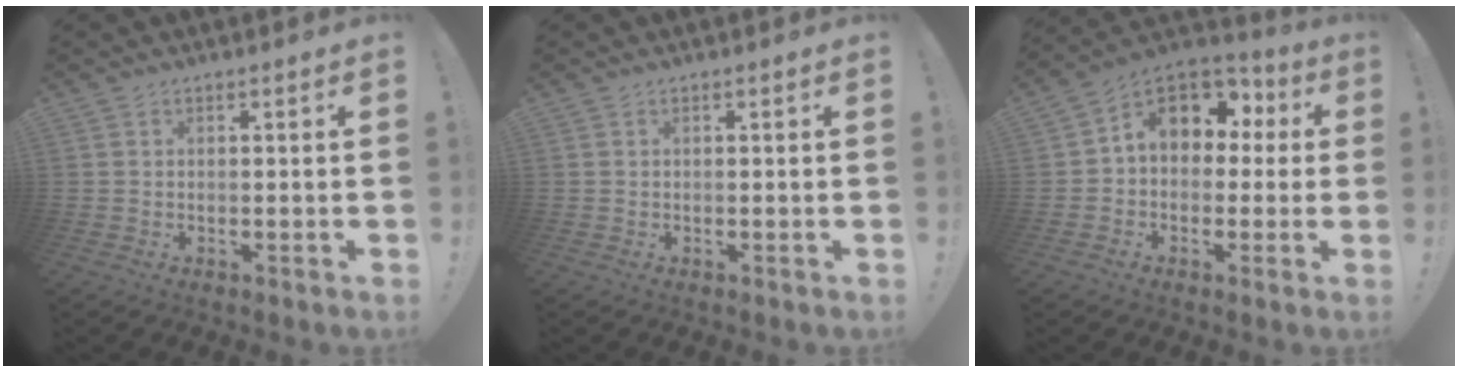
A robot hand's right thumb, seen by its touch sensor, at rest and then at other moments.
{"total": 0.0}
{"total": 10.7, "force": [3.0, 8.2, 6.2], "torque": [-0.088, -0.007, 0.057]}